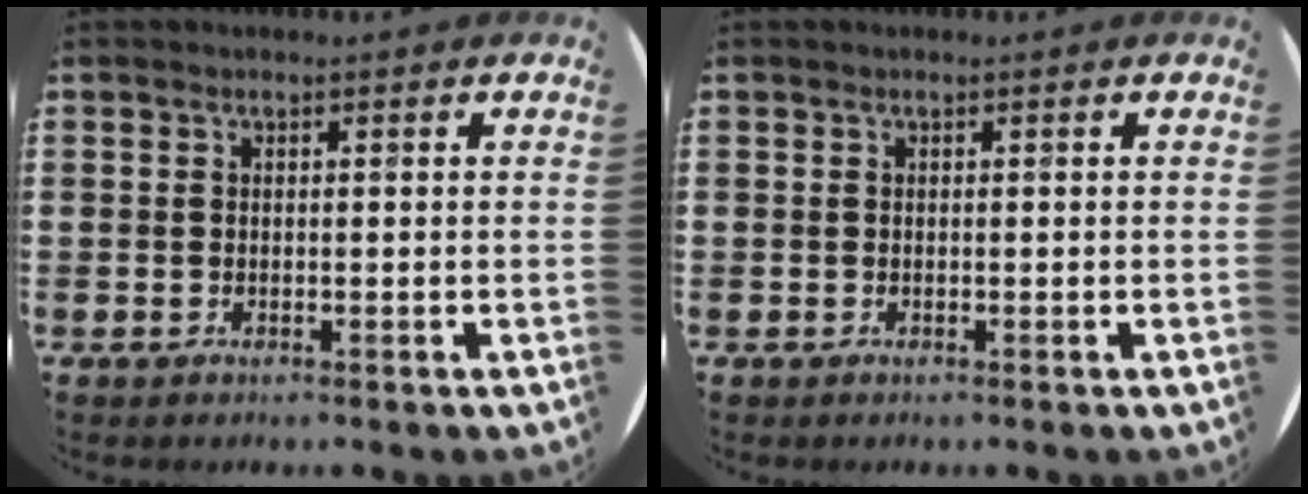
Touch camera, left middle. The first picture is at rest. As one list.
[{"total": 0.0}]